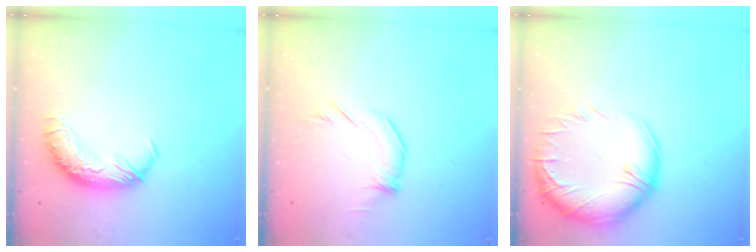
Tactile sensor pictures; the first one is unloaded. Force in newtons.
{"total": 3.3, "press": 3.3, "slide": 0.3}
{"total": 6.0, "press": 4.5, "slide": 4.0}